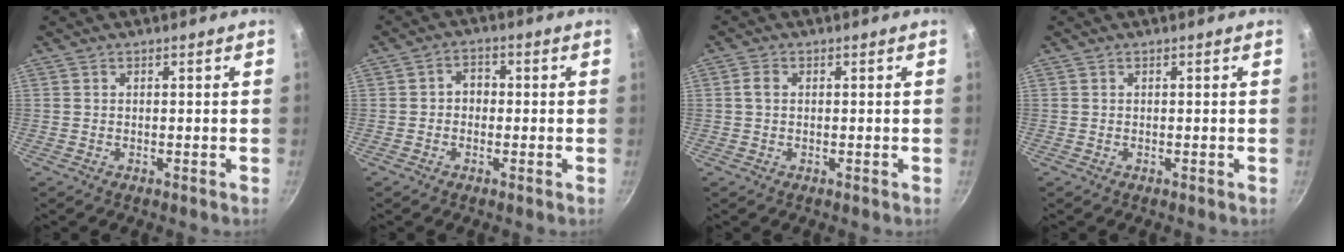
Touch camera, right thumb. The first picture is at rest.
{"total": 3.1, "force": [-0.3, 2.6, 1.7], "torque": [-0.007, 0.010, -0.012]}
{"total": 1.9, "force": [0.2, 1.4, 1.2], "torque": [-0.021, 0.005, 0.002]}
{"total": 0.0}